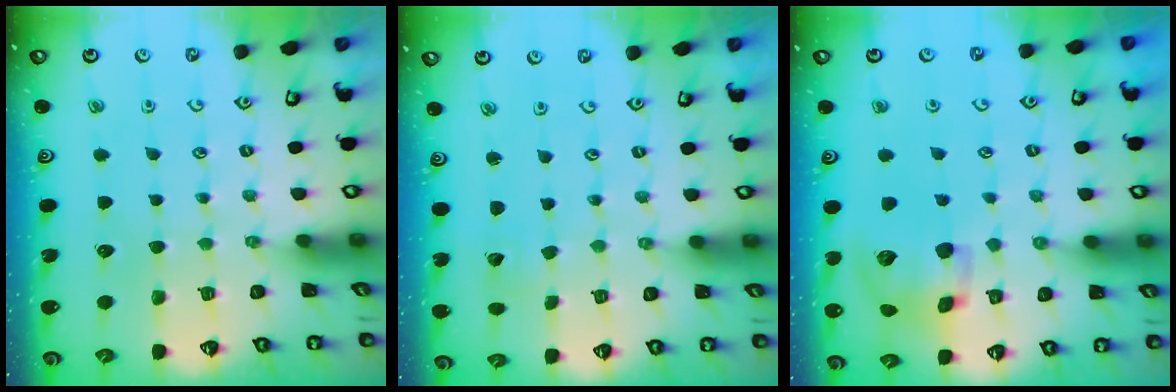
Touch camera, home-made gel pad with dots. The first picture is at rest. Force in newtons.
{"total": 1.5, "press": 1.5, "slide": 0.0}
{"total": 14.4, "press": 14.2, "slide": 2.1}